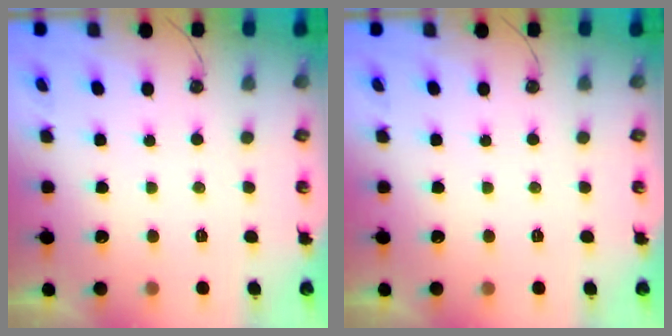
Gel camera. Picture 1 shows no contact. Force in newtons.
{"total": 0.0}